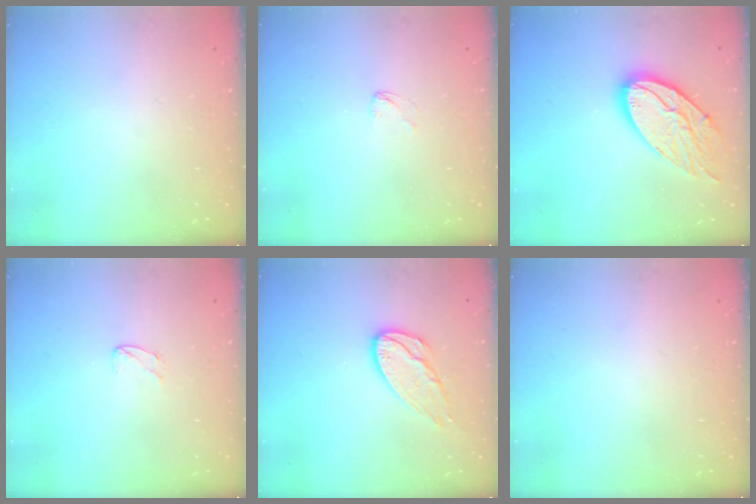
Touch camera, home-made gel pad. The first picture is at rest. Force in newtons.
{"total": 2.7, "press": 2.7, "slide": 0.2}
{"total": 17.3, "press": 17.2, "slide": 1.5}
{"total": 3.6, "press": 3.6, "slide": 0.3}
{"total": 11.0, "press": 11.0, "slide": 0.6}
{"total": 0.0}